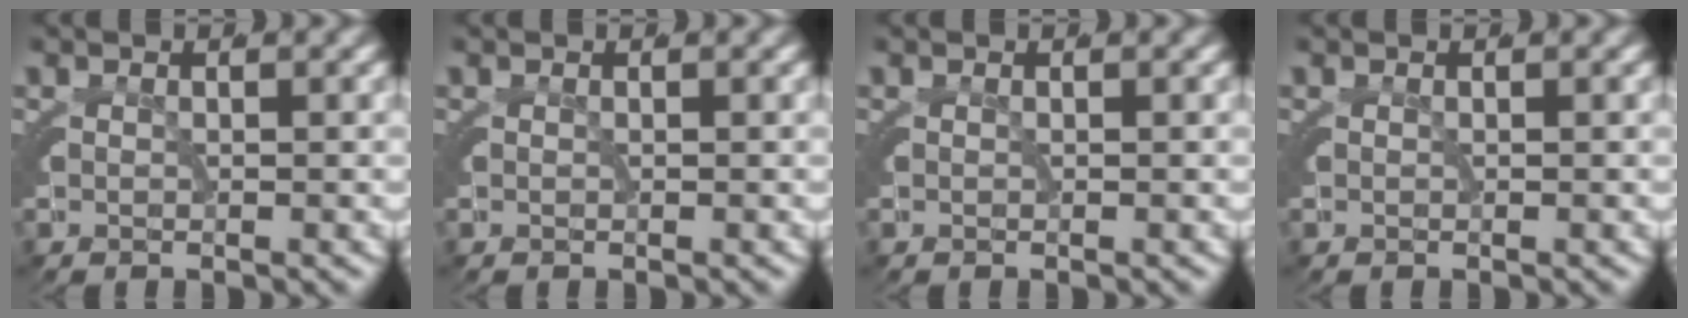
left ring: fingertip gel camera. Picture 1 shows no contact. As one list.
[{"total": 0.0}, {"total": 0.0}, {"total": 0.0}]